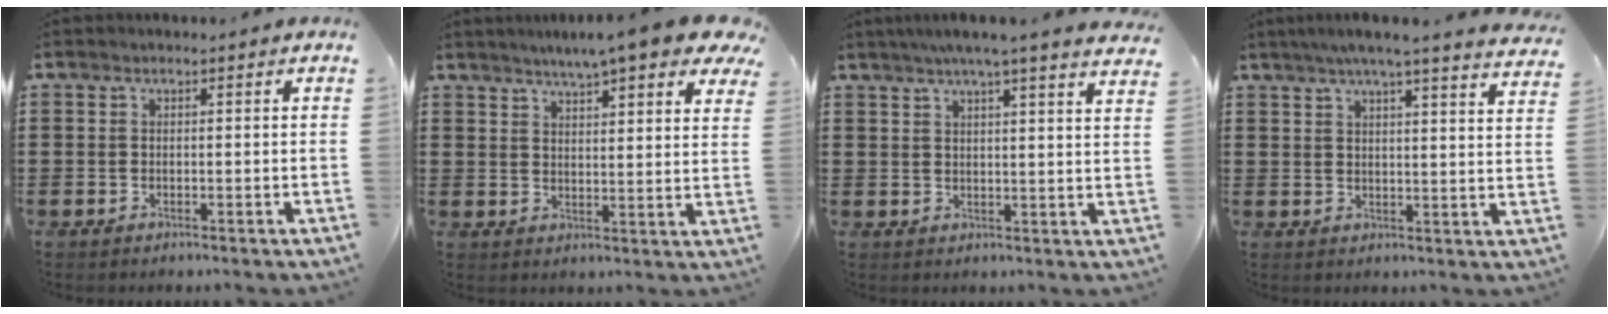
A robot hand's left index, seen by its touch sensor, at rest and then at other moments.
{"total": 6.8, "force": [6.0, 0.3, 3.3], "torque": [-0.068, -0.022, 0.102]}
{"total": 4.8, "force": [4.1, -0.8, 2.4], "torque": [-0.058, -0.012, 0.071]}
{"total": 5.2, "force": [4.5, -0.6, 2.4], "torque": [-0.064, -0.019, 0.077]}